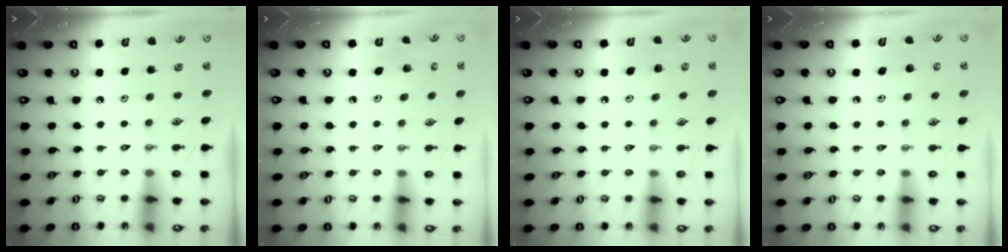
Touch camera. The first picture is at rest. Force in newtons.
{"total": 5.3, "press": 4.8, "slide": 2.3}
{"total": 6.8, "press": 6.6, "slide": 1.5}
{"total": 6.4, "press": 6.3, "slide": 0.9}